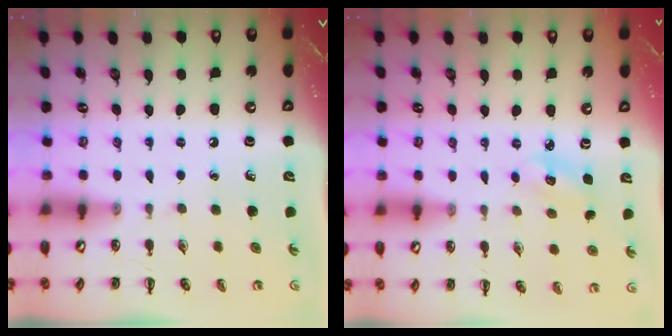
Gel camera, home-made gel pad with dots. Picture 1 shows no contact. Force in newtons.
{"total": 3.5, "press": 3.4, "slide": 0.9}